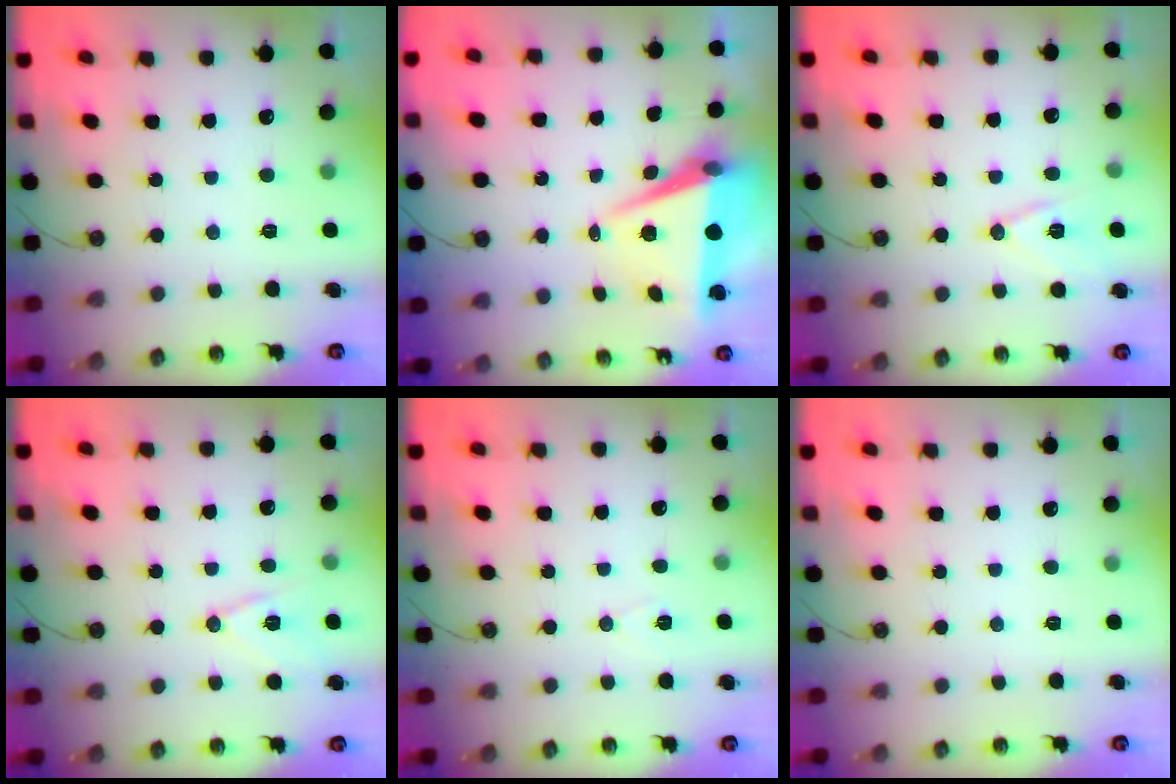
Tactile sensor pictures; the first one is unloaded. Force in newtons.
{"total": 7.5, "press": 6.3, "slide": 4.2}
{"total": 9.9, "press": 9.3, "slide": 3.4}
{"total": 9.9, "press": 9.3, "slide": 3.4}
{"total": 5.3, "press": 3.0, "slide": 4.4}
{"total": 0.0}